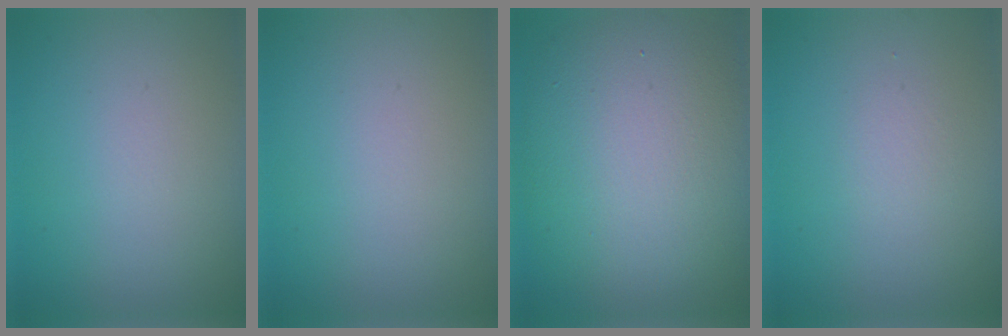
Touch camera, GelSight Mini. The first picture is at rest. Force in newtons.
{"total": 0.0}
{"total": 12.2, "press": 12.2, "slide": 0.3}
{"total": 0.8, "press": 0.8, "slide": 0.1}